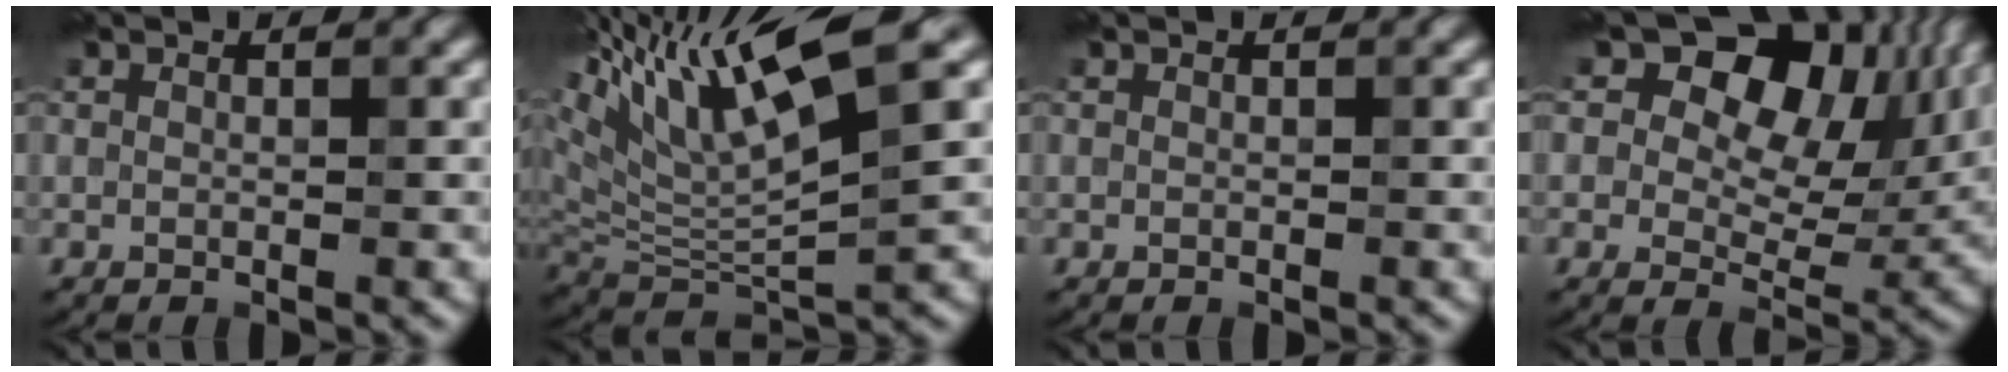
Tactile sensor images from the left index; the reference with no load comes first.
{"total": 10.8, "force": [5.3, 2.2, 9.2], "torque": [-0.211, 0.008, 0.129]}
{"total": 0.0}
{"total": 12.7, "force": [6.2, 8.2, 7.4], "torque": [-0.128, 0.028, 0.115]}